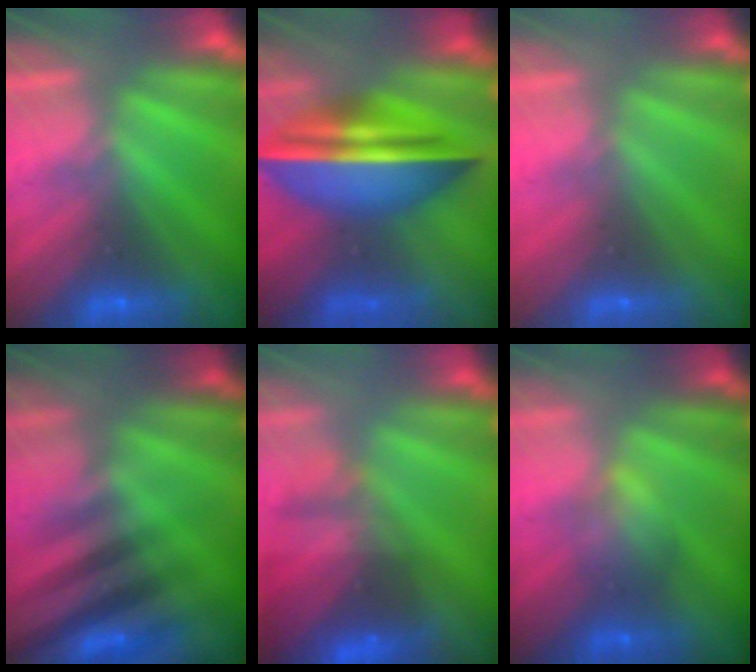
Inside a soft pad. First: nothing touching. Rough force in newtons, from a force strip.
{"total": 7.3}
{"total": 2.8}
{"total": 2.8}
{"total": 7.1}
{"total": 1.9}